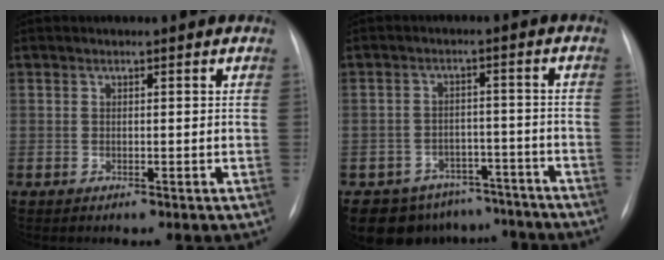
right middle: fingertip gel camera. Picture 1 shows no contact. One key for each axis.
{"total": 10.9, "fx": -9.0, "fy": 6.1, "fz": 0.9, "tx": -0.003, "ty": 0.027, "tz": -0.111}